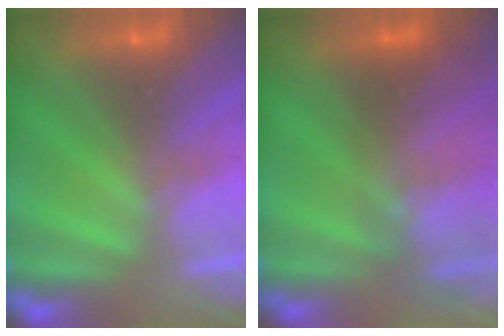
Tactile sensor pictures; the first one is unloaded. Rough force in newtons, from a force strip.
{"total": 2.7}